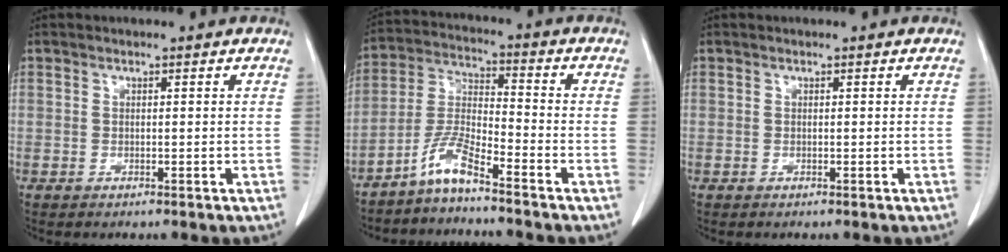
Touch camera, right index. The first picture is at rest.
{"total": 6.5, "force": [-5.2, 0.1, 4.0], "torque": [-0.094, -0.008, -0.109]}
{"total": 0.0}